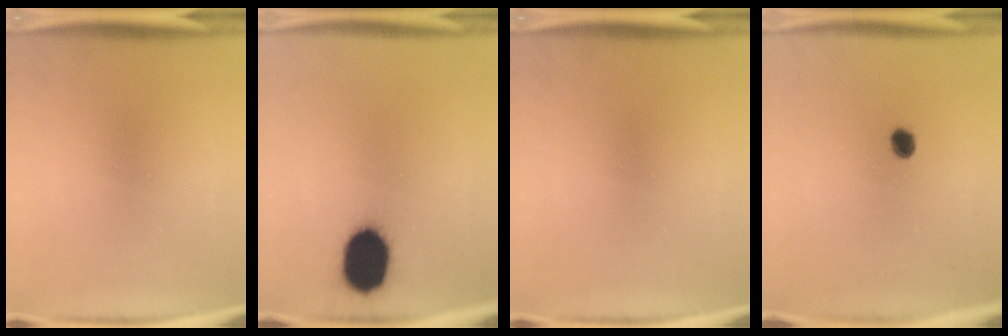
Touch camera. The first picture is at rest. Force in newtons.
{"total": 14.4}
{"total": 0.0}
{"total": 2.7}